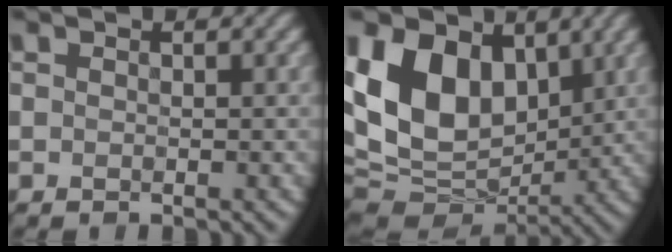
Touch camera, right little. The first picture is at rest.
{"total": 14.5, "force": [3.1, 10.3, 9.8], "torque": [-0.203, 0.008, 0.052]}